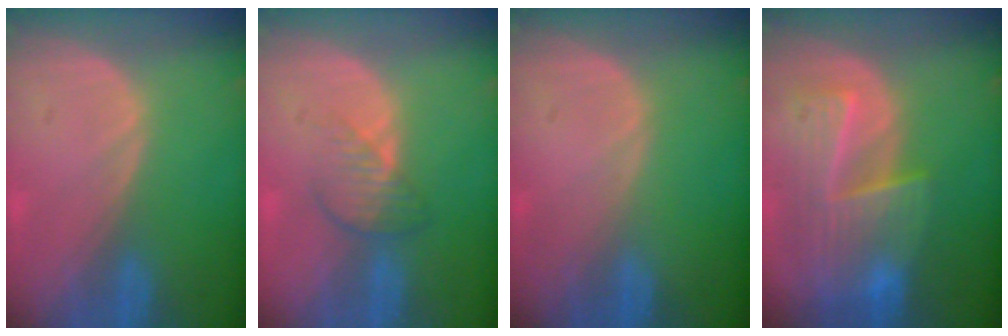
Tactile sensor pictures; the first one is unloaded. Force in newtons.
{"total": 3.8, "press": 3.5, "slide": 1.5}
{"total": 0.0}
{"total": 9.6, "press": 8.4, "slide": 4.7}